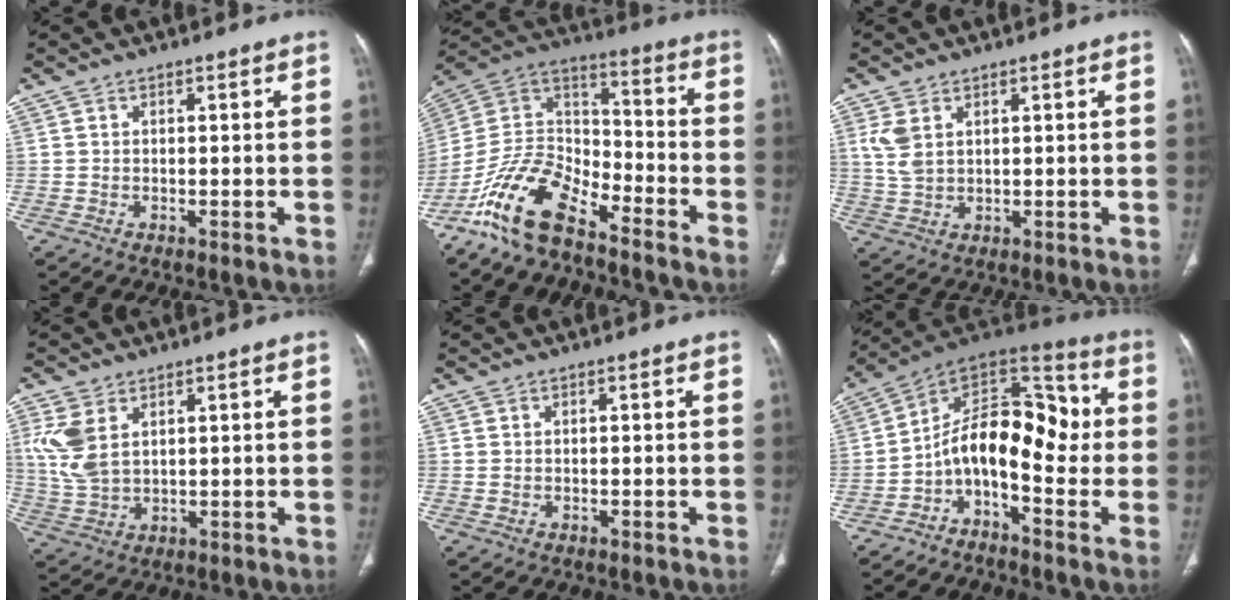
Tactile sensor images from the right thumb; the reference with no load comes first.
{"total": 15.4, "force": [-11.2, 6.4, 8.4], "torque": [-0.146, 0.079, -0.217]}
{"total": 4.6, "force": [1.7, 3.0, 3.1], "torque": [-0.068, -0.001, 0.044]}
{"total": 7.8, "force": [2.9, 4.8, 5.5], "torque": [-0.123, -0.006, 0.069]}
{"total": 0.0}
{"total": 14.4, "force": [-2.5, 7.9, 11.7], "torque": [-0.151, 0.089, -0.057]}